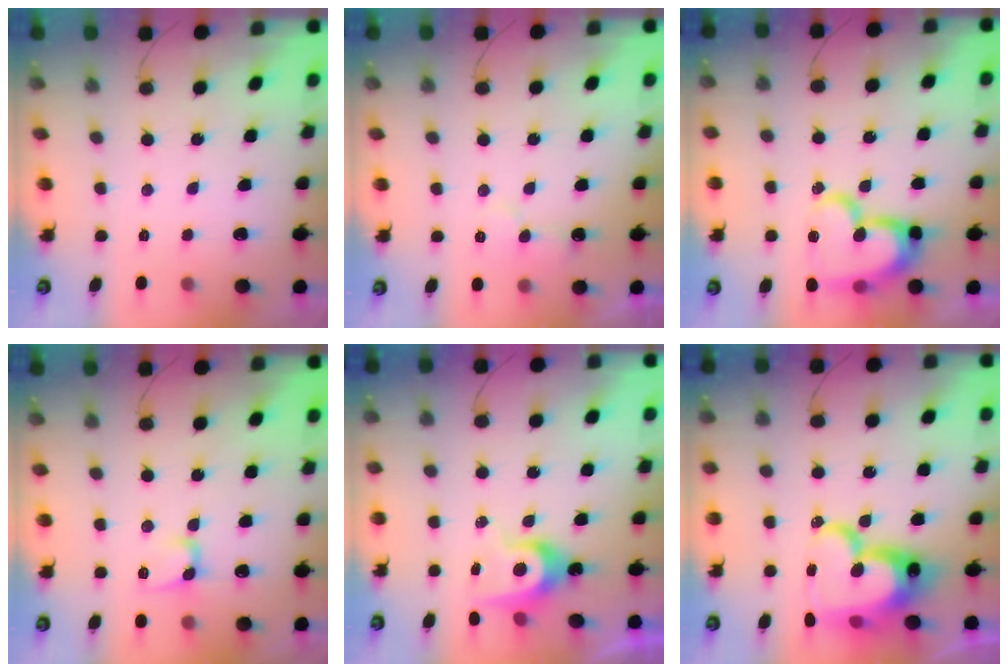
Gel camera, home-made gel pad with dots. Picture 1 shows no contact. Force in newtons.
{"total": 6.5, "press": 6.5, "slide": 0.4}
{"total": 18.3, "press": 18.3, "slide": 0.9}
{"total": 6.2, "press": 6.2, "slide": 0.9}
{"total": 8.1, "press": 8.1, "slide": 0.6}
{"total": 25.1, "press": 25.0, "slide": 1.9}